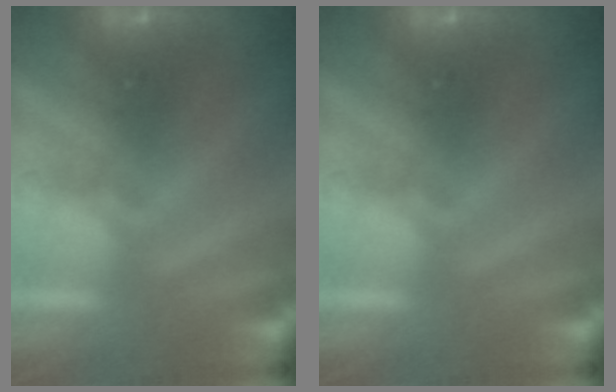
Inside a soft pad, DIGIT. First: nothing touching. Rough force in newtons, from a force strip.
{"total": 0.0}